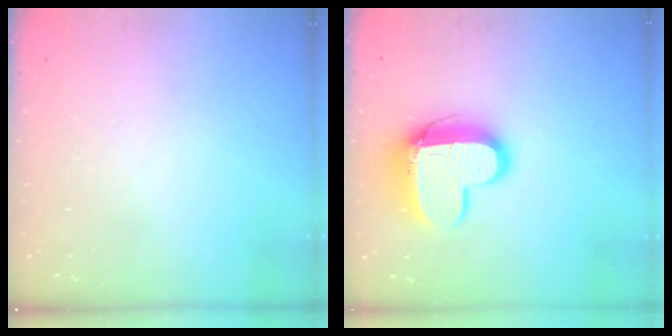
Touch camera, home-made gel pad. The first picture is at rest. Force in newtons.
{"total": 12.9, "press": 12.9, "slide": 1.1}